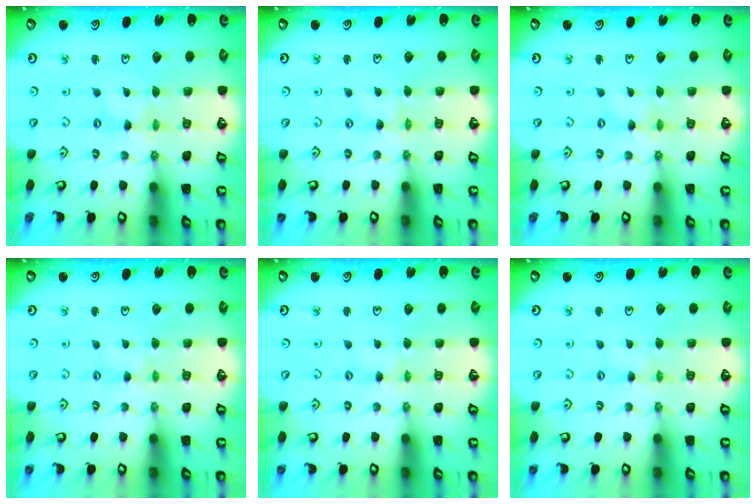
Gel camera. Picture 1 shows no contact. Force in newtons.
{"total": 0.5, "press": 0.5, "slide": 0.2}
{"total": 0.0}
{"total": 1.8, "press": 1.8, "slide": 0.4}
{"total": 1.8, "press": 1.8, "slide": 0.4}
{"total": 1.8, "press": 1.8, "slide": 0.4}